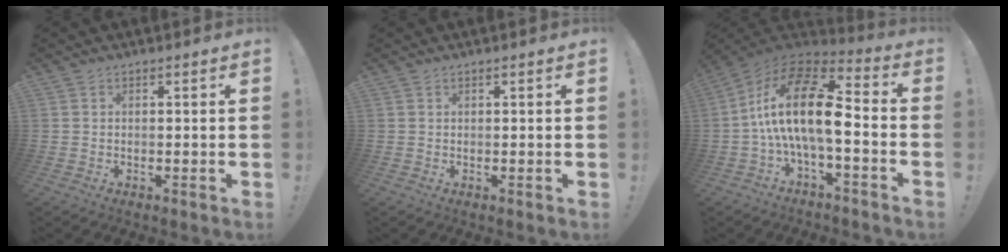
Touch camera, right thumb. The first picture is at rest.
{"total": 0.0}
{"total": 20.9, "force": [0.0, 8.5, 19.1], "torque": [-0.361, 0.012, 0.000]}